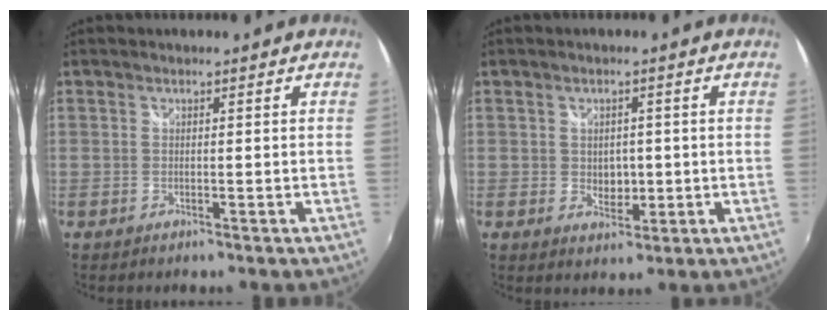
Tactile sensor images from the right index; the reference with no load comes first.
{"total": 3.9, "force": [0.0, 3.0, 2.5], "torque": [-0.037, -0.002, 0.002]}